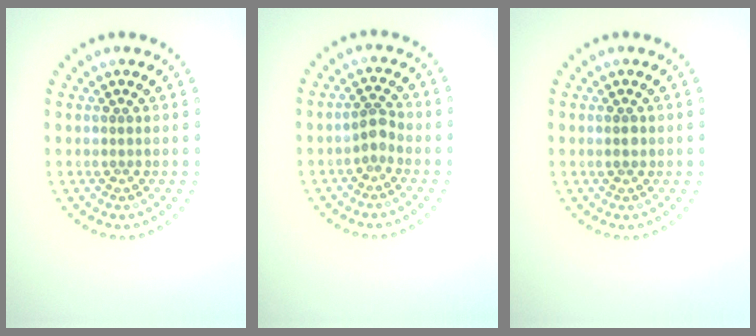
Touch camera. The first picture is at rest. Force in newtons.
{"total": 1.7, "press": 1.4, "slide": 1.0}
{"total": 1.1, "press": 1.1, "slide": 0.0}